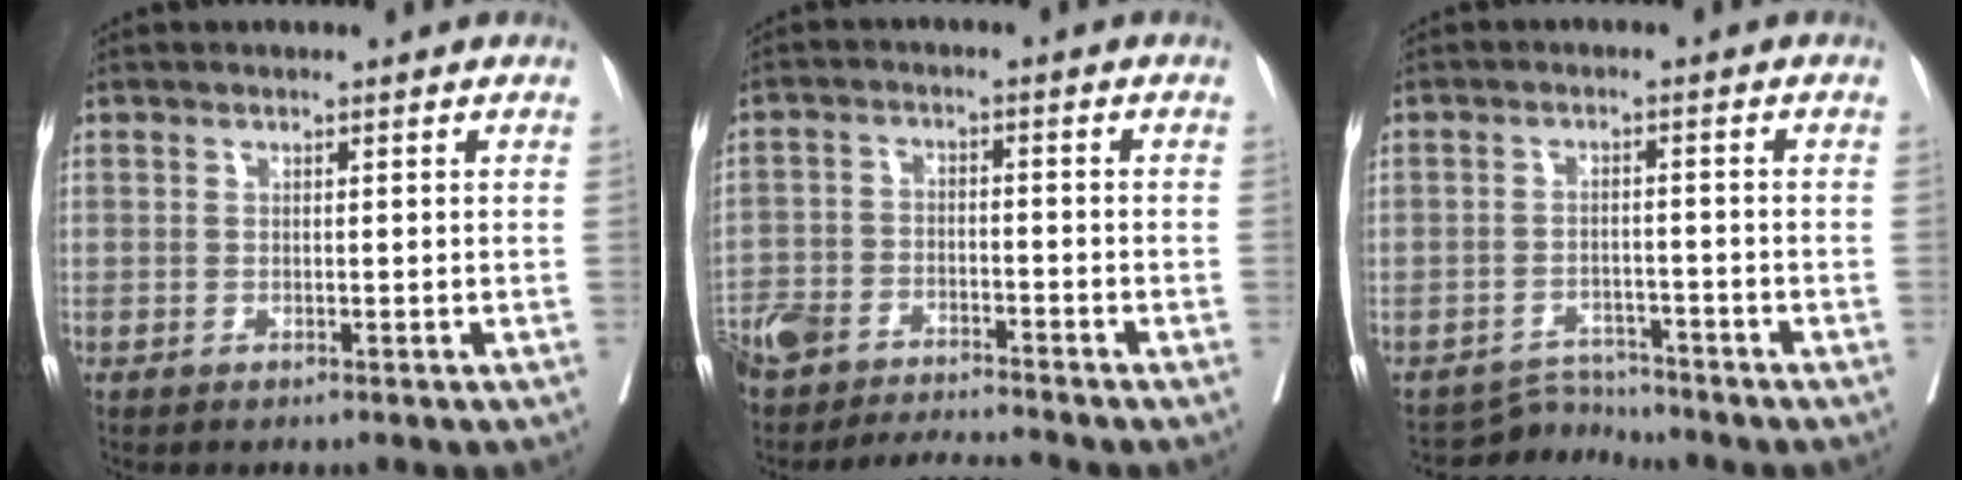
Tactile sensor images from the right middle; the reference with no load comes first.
{"total": 9.6, "force": [-9.1, 1.6, 2.8], "torque": [-0.053, 0.012, -0.159]}
{"total": 3.8, "force": [-3.5, -0.1, -1.5], "torque": [0.030, 0.001, -0.056]}